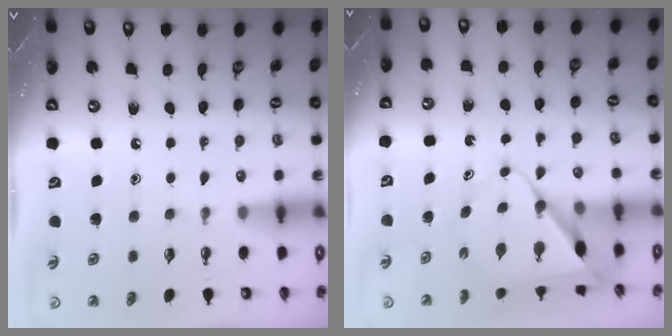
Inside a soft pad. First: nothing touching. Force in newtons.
{"total": 8.4, "press": 8.4, "slide": 0.8}